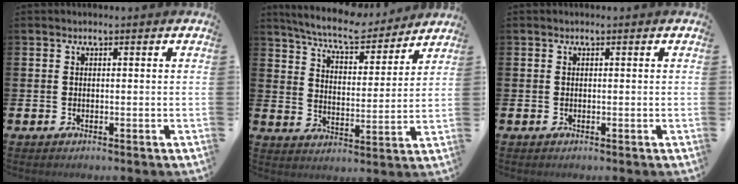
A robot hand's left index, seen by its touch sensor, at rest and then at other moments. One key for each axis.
{"total": 7.9, "fx": 7.4, "fy": 1.3, "fz": 2.4, "tx": -0.071, "ty": -0.047, "tz": 0.129}
{"total": 0.0}